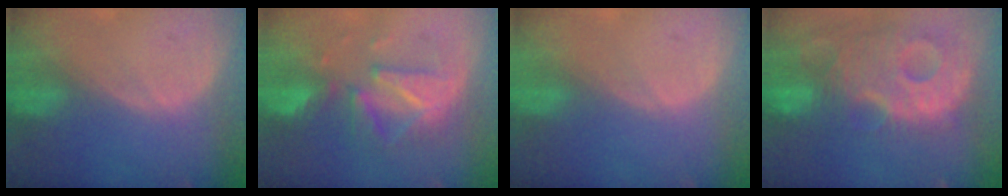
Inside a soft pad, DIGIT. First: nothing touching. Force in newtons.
{"total": 8.3, "press": 8.3, "slide": 0.6}
{"total": 0.0}
{"total": 13.9, "press": 12.0, "slide": 7.0}